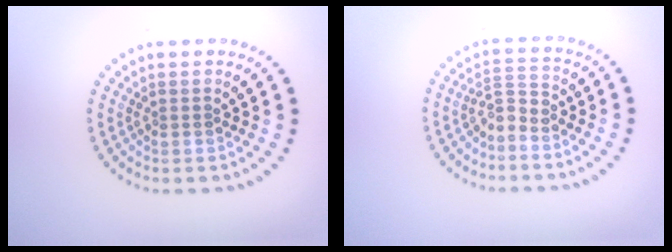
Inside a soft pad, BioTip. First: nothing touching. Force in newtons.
{"total": 2.3, "press": 1.5, "slide": 1.7}